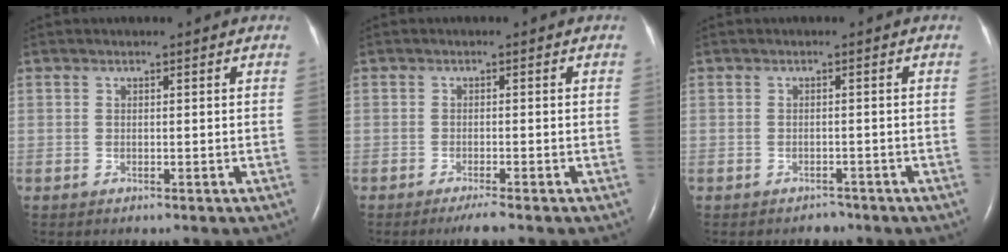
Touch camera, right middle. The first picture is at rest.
{"total": 2.4, "force": [-1.8, -0.3, 1.5], "torque": [-0.030, -0.006, -0.033]}
{"total": 1.3, "force": [-1.1, 0.7, 0.1], "torque": [-0.006, 0.001, -0.015]}